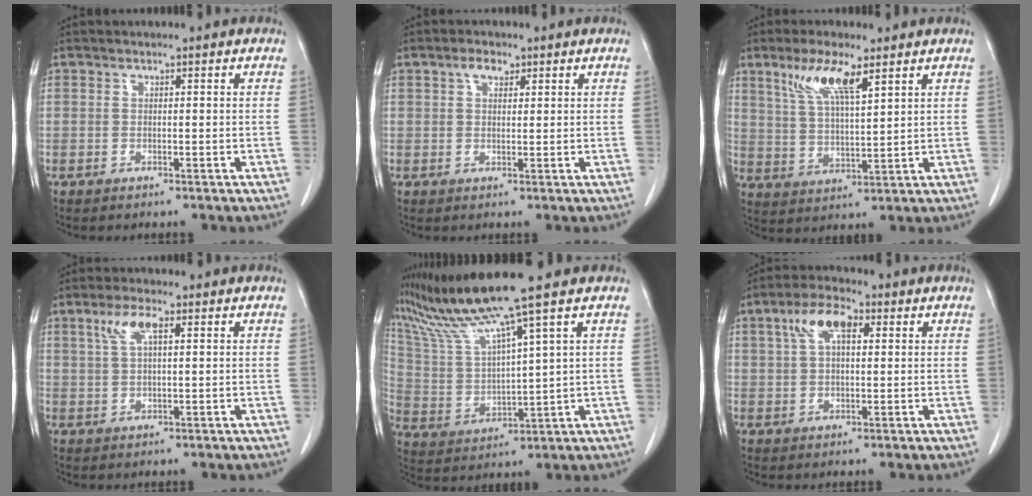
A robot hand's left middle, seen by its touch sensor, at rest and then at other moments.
{"total": 2.5, "force": [1.5, 1.2, 1.6], "torque": [-0.033, 0.006, 0.028]}
{"total": 8.5, "force": [5.1, 1.4, 6.7], "torque": [-0.139, 0.002, 0.101]}
{"total": 4.4, "force": [1.9, 1.0, 3.9], "torque": [-0.087, 0.011, 0.043]}
{"total": 10.4, "force": [8.4, -2.5, 5.7], "torque": [-0.119, -0.004, 0.170]}
{"total": 6.8, "force": [2.6, 2.8, 5.6], "torque": [-0.112, 0.020, 0.049]}